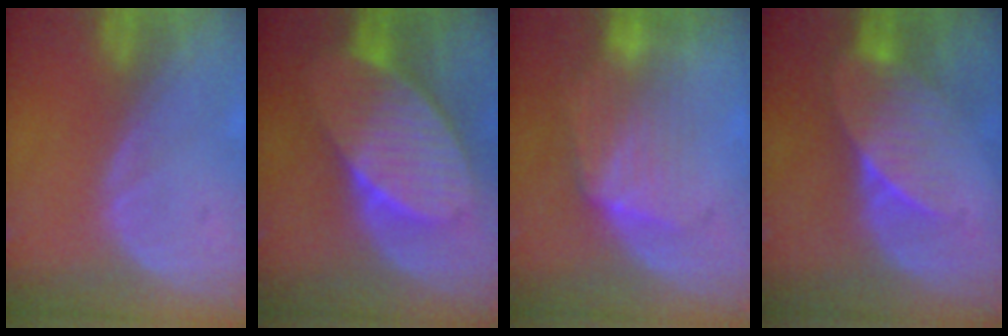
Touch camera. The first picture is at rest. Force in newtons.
{"total": 9.8, "press": 9.8, "slide": 0.4}
{"total": 7.4, "press": 6.9, "slide": 2.5}
{"total": 7.1, "press": 6.5, "slide": 2.8}